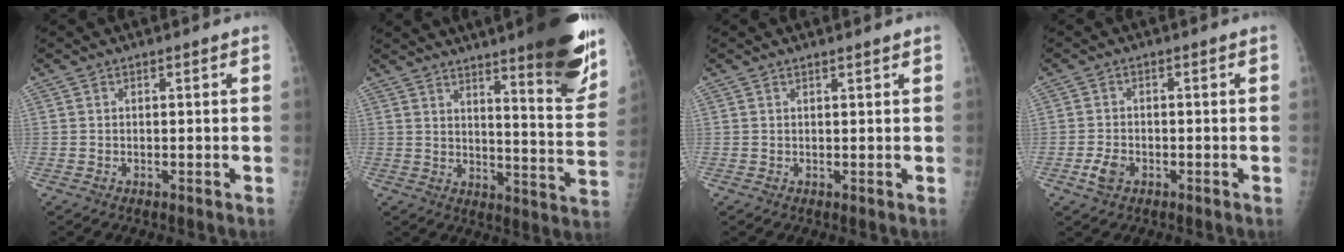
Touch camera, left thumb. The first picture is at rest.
{"total": 20.5, "force": [13.7, 3.2, 14.9], "torque": [-0.174, -0.077, 0.186]}
{"total": 0.9, "force": [0.7, 0.0, 0.5], "torque": [-0.007, -0.004, 0.012]}
{"total": 3.3, "force": [-1.5, 2.2, 2.0], "torque": [-0.040, 0.004, -0.027]}